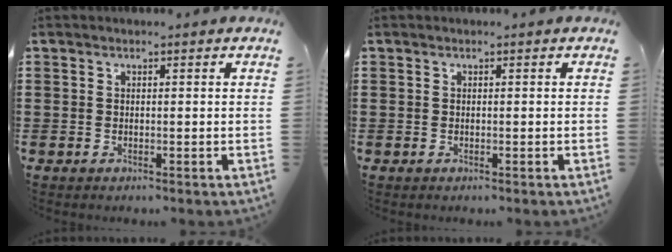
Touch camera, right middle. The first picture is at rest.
{"total": 0.0}